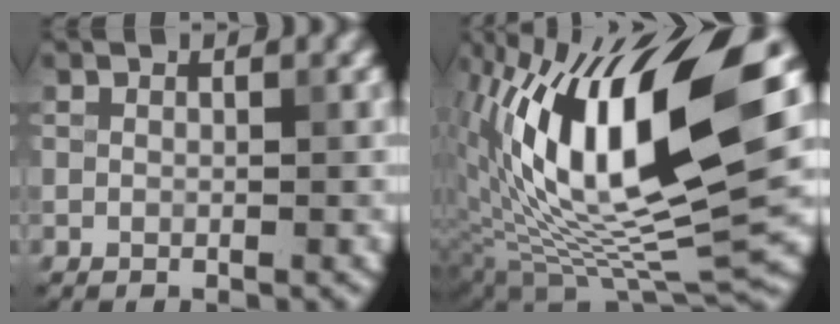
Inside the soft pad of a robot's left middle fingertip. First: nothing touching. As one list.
[{"total": 15.7, "force": [3.5, 5.8, 14.2], "torque": [-0.249, 0.010, 0.056]}]